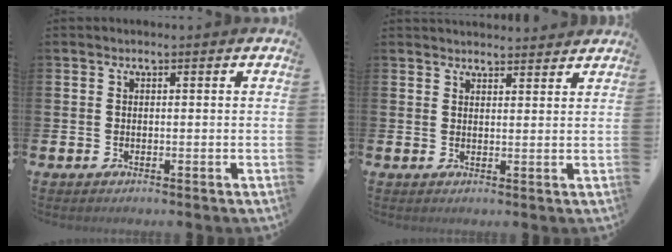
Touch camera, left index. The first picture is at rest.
{"total": 2.8, "force": [2.7, 0.5, -0.1], "torque": [0.007, -0.016, 0.048]}